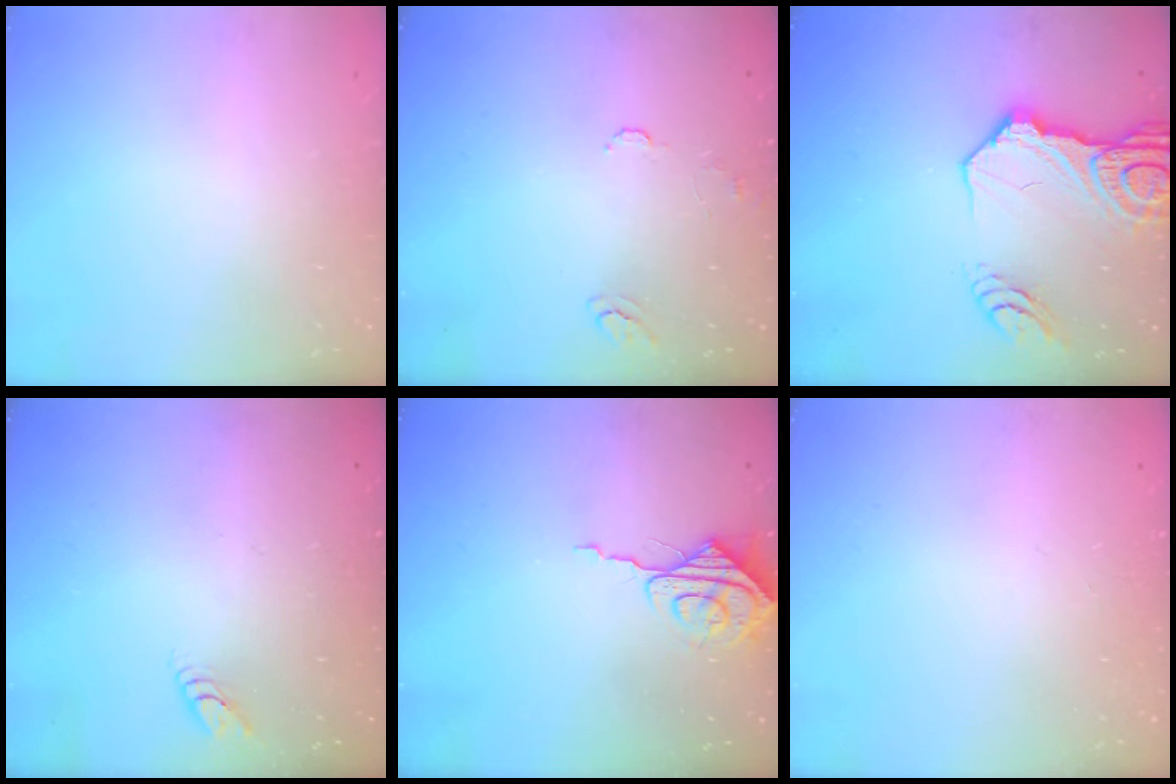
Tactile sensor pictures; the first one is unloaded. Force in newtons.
{"total": 6.8, "press": 6.7, "slide": 0.7}
{"total": 18.1, "press": 18.0, "slide": 1.9}
{"total": 2.8, "press": 2.8, "slide": 0.3}
{"total": 8.1, "press": 8.0, "slide": 0.9}
{"total": 0.0}